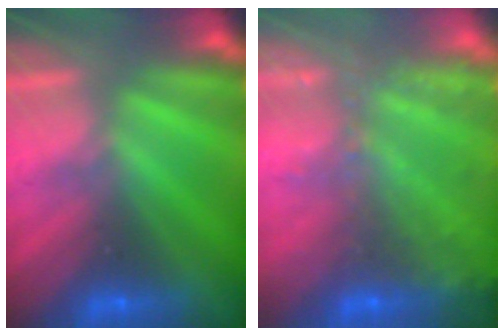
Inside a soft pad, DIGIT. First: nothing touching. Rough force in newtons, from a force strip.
{"total": 5.8}